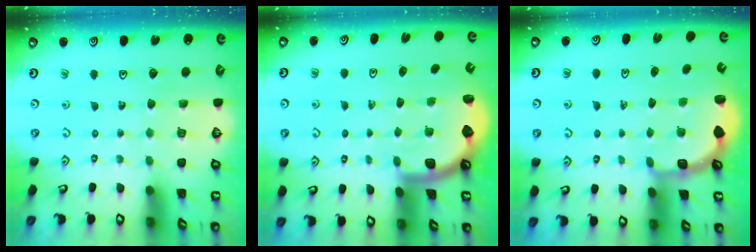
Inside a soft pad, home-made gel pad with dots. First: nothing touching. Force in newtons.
{"total": 2.0, "press": 2.0, "slide": 0.3}
{"total": 2.7, "press": 2.3, "slide": 1.4}